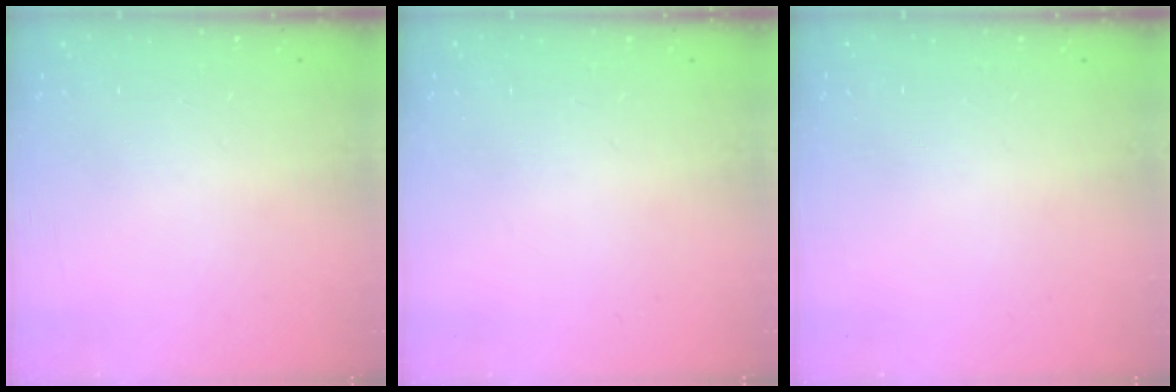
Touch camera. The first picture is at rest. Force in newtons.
{"total": 0.0}
{"total": 0.0}